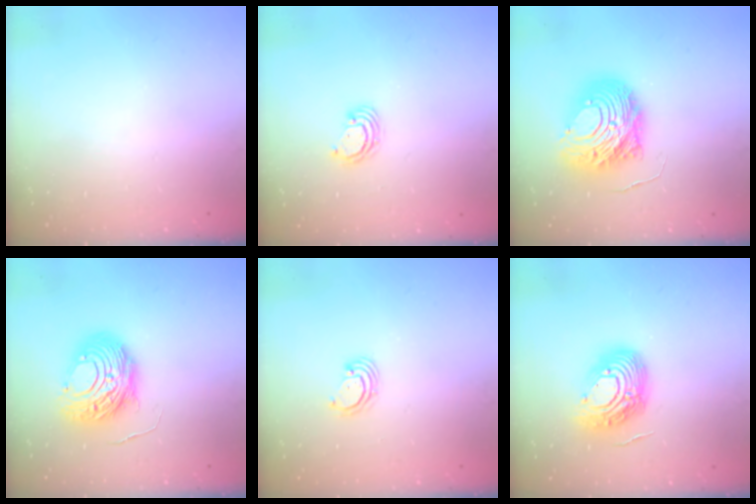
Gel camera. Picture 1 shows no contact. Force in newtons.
{"total": 3.3, "press": 3.3, "slide": 0.4}
{"total": 14.1, "press": 14.0, "slide": 1.3}
{"total": 12.3, "press": 12.2, "slide": 0.9}
{"total": 2.8, "press": 2.8, "slide": 0.3}
{"total": 14.5, "press": 14.5, "slide": 1.5}